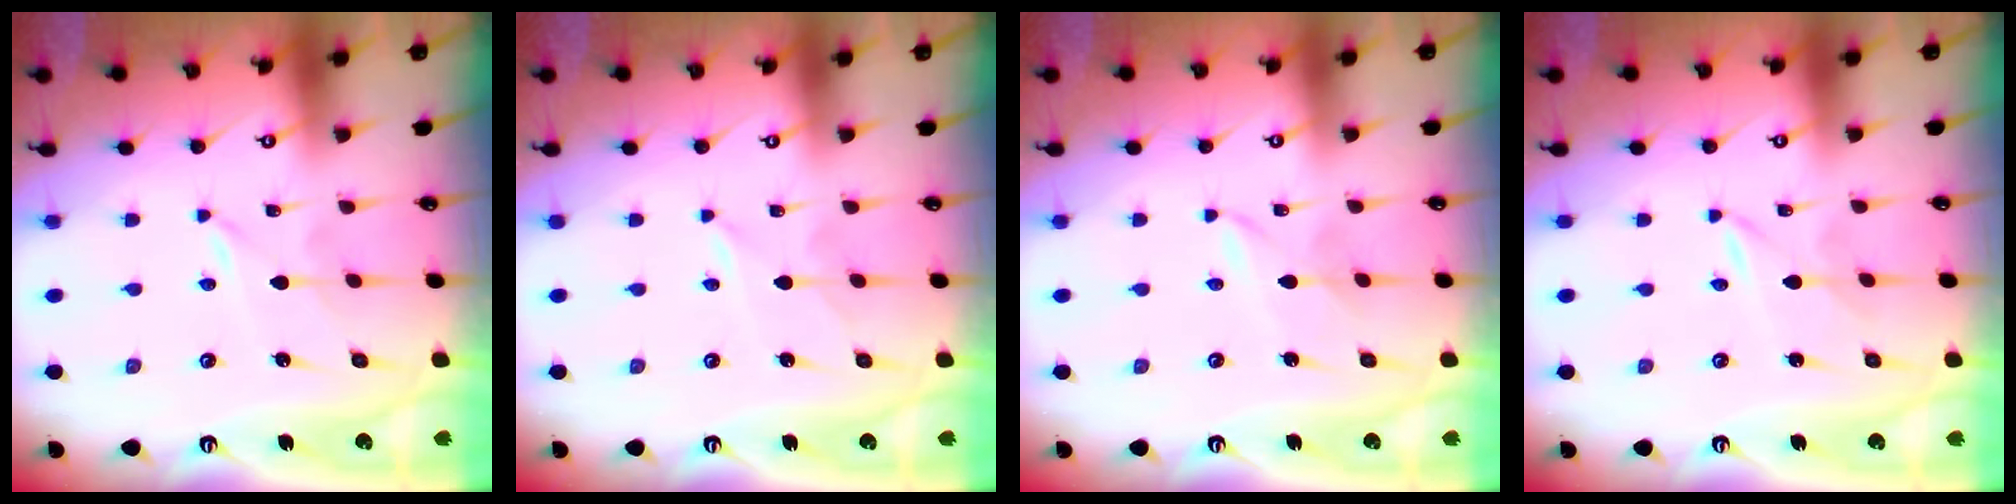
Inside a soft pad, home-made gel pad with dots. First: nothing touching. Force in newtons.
{"total": 1.7, "press": 1.7, "slide": 0.2}
{"total": 1.8, "press": 1.7, "slide": 0.2}
{"total": 0.7, "press": 0.7, "slide": 0.1}